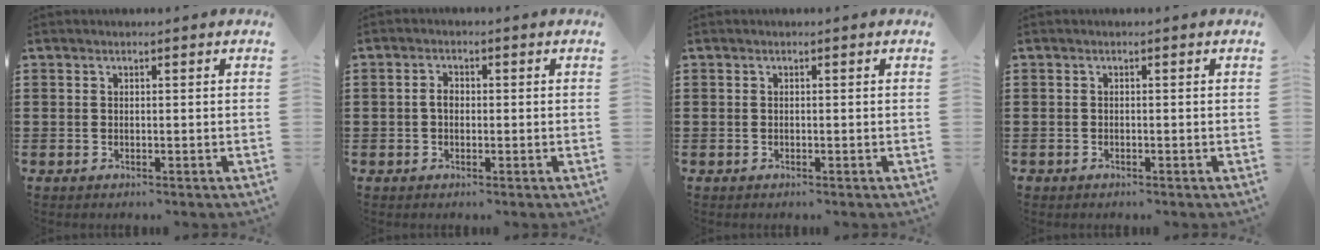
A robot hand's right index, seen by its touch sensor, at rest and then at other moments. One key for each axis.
{"total": 2.0, "fx": -0.1, "fy": 1.2, "fz": 1.5, "tx": -0.030, "ty": 0.004, "tz": -0.003}
{"total": 0.0}
{"total": 0.5, "fx": -0.4, "fy": 0.3, "fz": 0.0, "tx": -0.001, "ty": 0.001, "tz": -0.009}